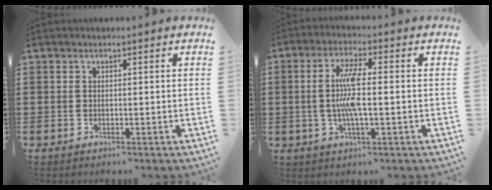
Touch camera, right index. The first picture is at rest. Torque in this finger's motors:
{"motor_torque": [0.92, -0.58, 0.76, 0.18]}